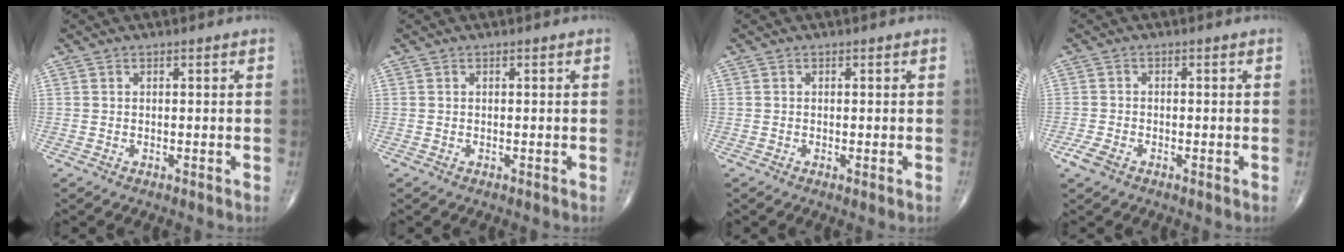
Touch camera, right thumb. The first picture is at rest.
{"total": 0.0}
{"total": 1.0, "force": [-0.3, 0.0, 1.0], "torque": [-0.019, -0.004, -0.003]}
{"total": 2.8, "force": [-1.6, 1.4, 1.9], "torque": [-0.048, 0.000, -0.032]}